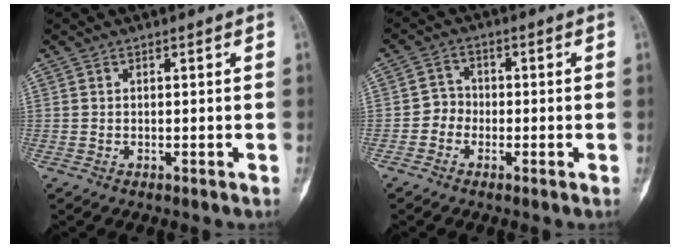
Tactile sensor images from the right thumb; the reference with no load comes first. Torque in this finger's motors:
{"motor_torque": [-0.17, 0.17, 0.06, -0.35, 0.00]}